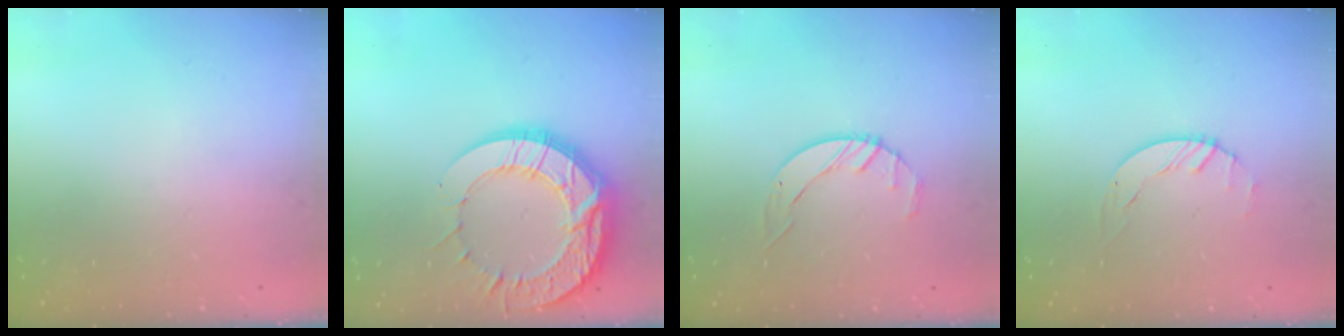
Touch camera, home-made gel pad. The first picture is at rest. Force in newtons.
{"total": 20.2, "press": 20.1, "slide": 1.8}
{"total": 3.2, "press": 3.2, "slide": 0.4}
{"total": 1.5, "press": 1.5, "slide": 0.2}